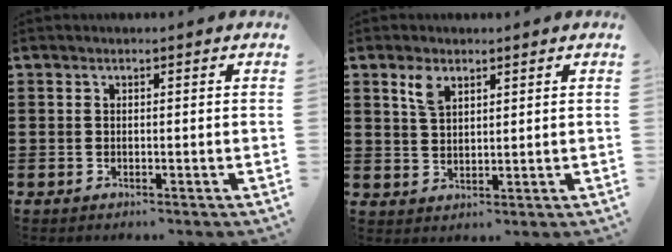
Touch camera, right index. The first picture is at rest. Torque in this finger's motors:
{"motor_torque": [0.00, 0.00, 0.29, 0.08]}